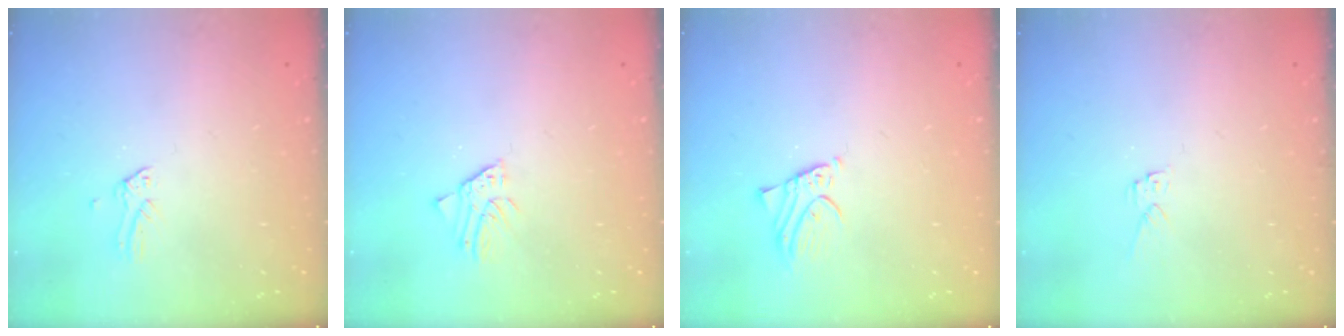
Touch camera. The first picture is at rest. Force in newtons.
{"total": 2.3, "press": 2.3, "slide": 0.1}
{"total": 2.5, "press": 2.5, "slide": 0.1}
{"total": 4.4, "press": 4.4, "slide": 0.1}